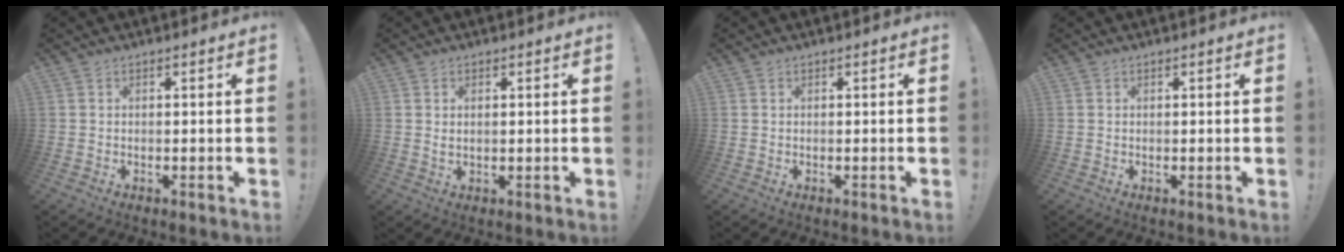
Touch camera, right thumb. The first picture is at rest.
{"total": 1.5, "force": [0.6, 0.6, 1.2], "torque": [-0.020, 0.000, 0.010]}
{"total": 0.0}
{"total": 0.0}